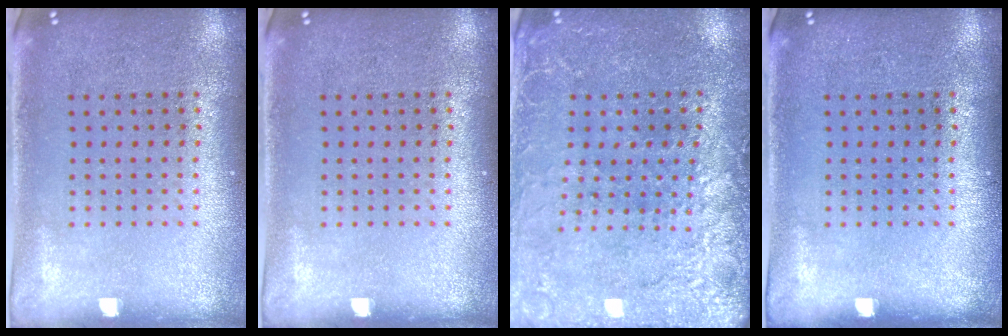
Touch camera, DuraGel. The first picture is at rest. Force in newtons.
{"total": 0.0}
{"total": 2.9, "press": 2.8, "slide": 0.4}
{"total": 0.0}